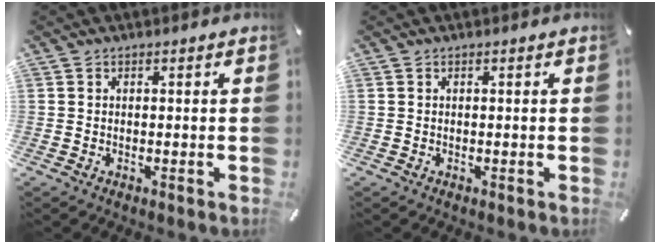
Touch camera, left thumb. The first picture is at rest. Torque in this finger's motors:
{"motor_torque": [0.00, 0.00, 0.00, 0.00, 0.00]}